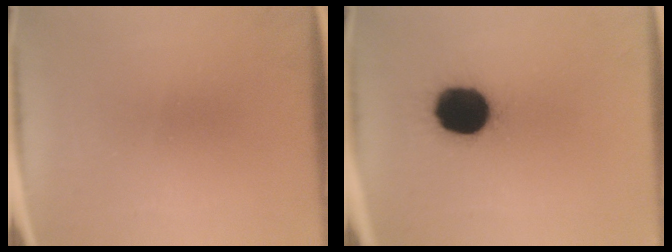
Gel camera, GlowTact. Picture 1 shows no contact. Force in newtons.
{"total": 16.8}